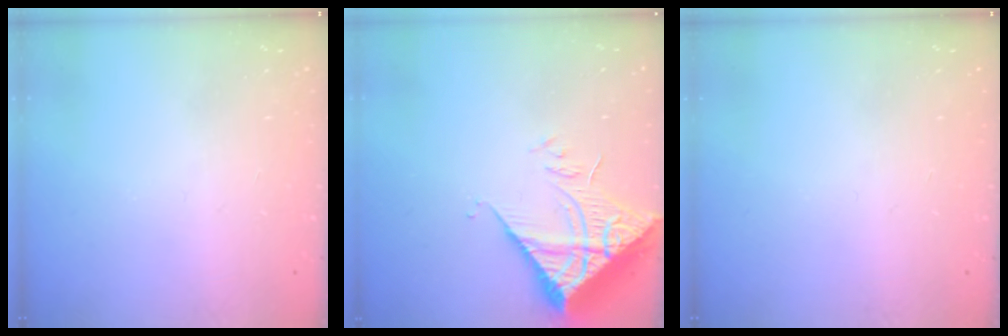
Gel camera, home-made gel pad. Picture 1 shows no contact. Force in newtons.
{"total": 9.3, "press": 9.2, "slide": 1.2}
{"total": 0.0}